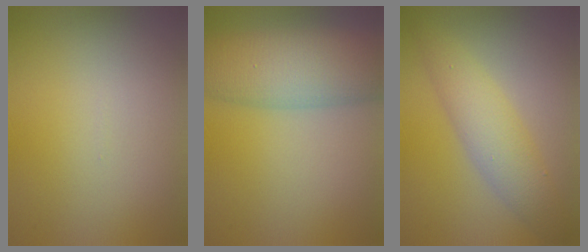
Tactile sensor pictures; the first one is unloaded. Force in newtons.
{"total": 8.0, "press": 8.0, "slide": 0.2}
{"total": 4.3, "press": 4.3, "slide": 0.1}